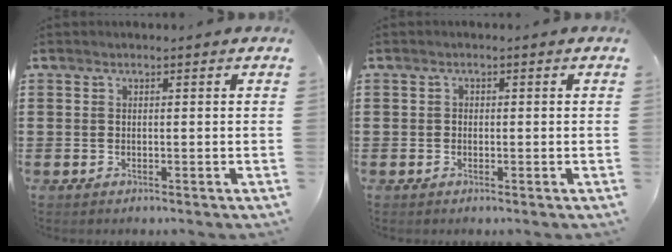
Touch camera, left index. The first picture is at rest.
{"total": 0.8, "force": [-0.3, 0.7, 0.2], "torque": [-0.007, 0.002, -0.007]}